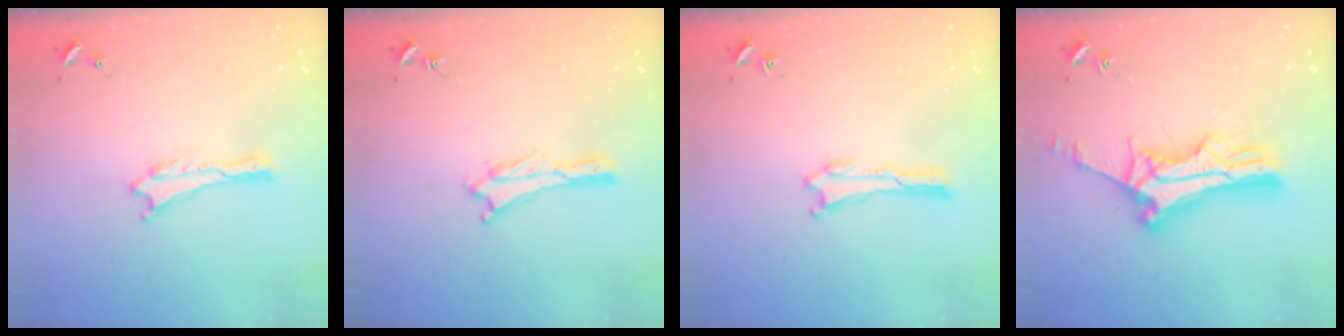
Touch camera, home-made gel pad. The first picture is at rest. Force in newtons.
{"total": 0.0}
{"total": 0.0}
{"total": 11.6, "press": 11.6, "slide": 1.1}